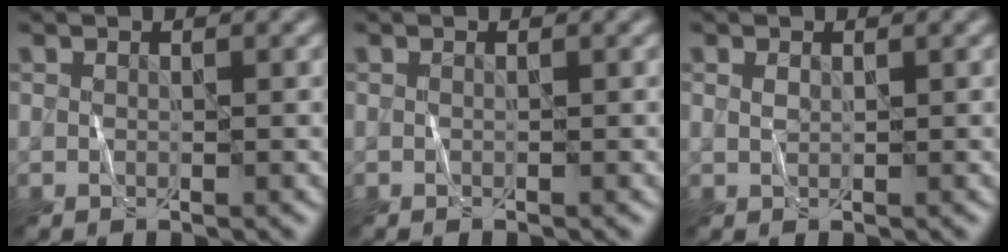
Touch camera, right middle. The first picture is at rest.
{"total": 0.0}
{"total": 0.7, "force": [0.5, 0.3, 0.3], "torque": [-0.010, 0.001, 0.010]}